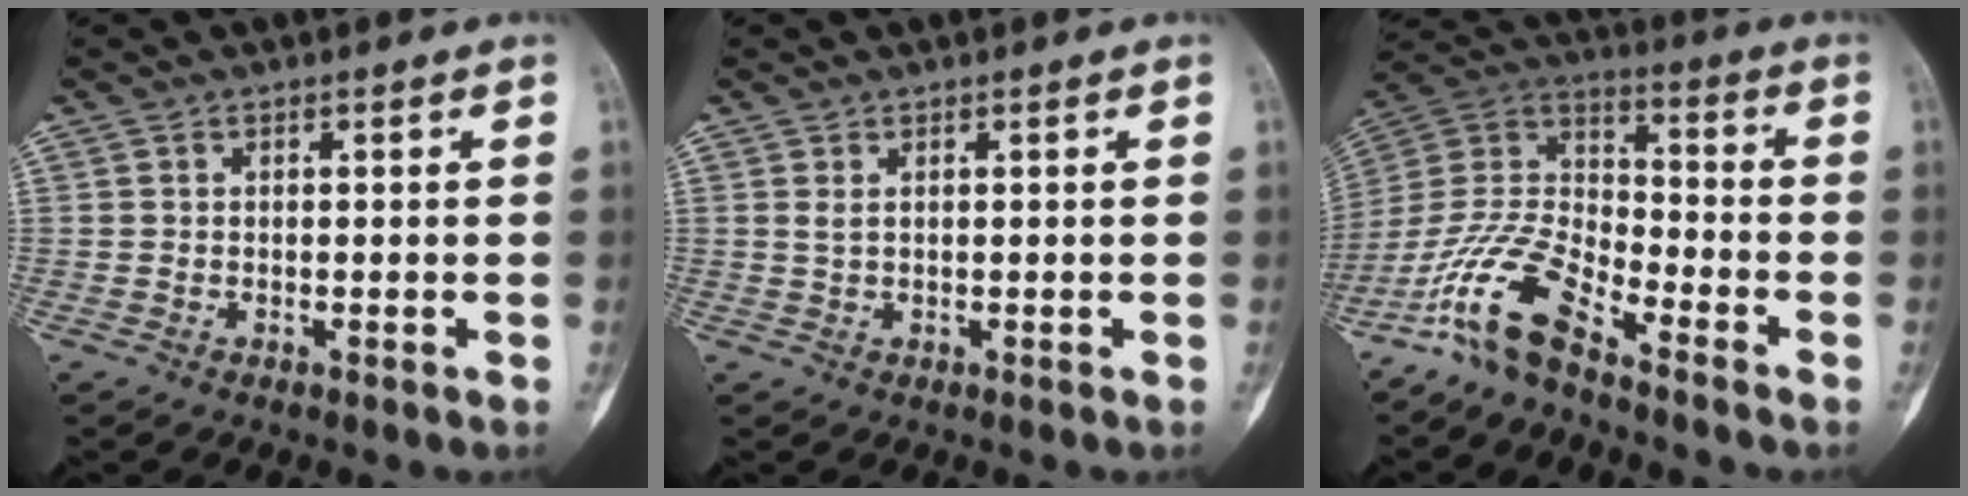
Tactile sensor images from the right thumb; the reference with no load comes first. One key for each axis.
{"total": 0.8, "fx": 0.5, "fy": 0.3, "fz": 0.6, "tx": -0.017, "ty": 0.005, "tz": 0.012}
{"total": 13.1, "fx": -9.5, "fy": 4.2, "fz": 8.0, "tx": -0.167, "ty": 0.070, "tz": -0.193}